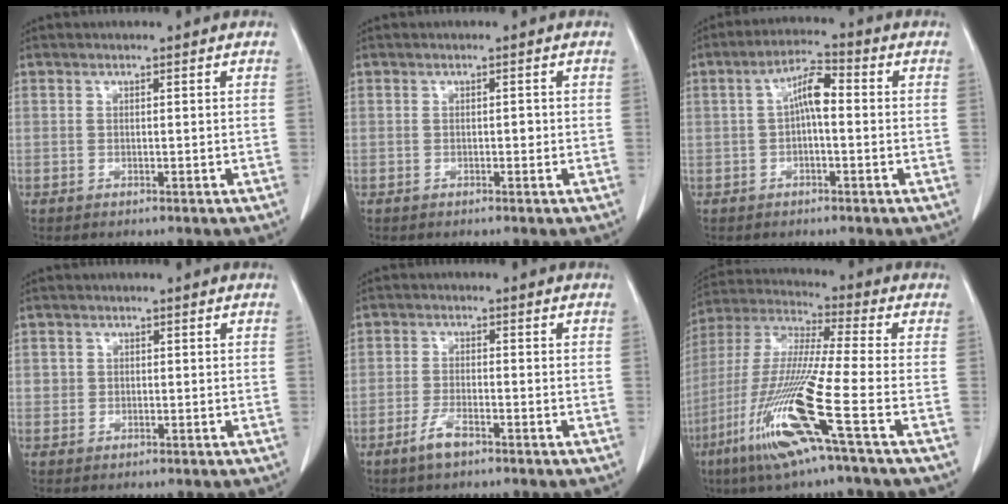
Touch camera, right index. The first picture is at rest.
{"total": 0.7, "force": [-0.1, 0.4, 0.6], "torque": [-0.005, 0.002, -0.002]}
{"total": 5.4, "force": [0.2, 1.5, 5.2], "torque": [-0.097, 0.021, 0.000]}
{"total": 1.4, "force": [0.2, 1.4, 0.3], "torque": [0.001, 0.005, 0.002]}
{"total": 3.5, "force": [-2.4, 0.7, 2.5], "torque": [-0.053, -0.001, -0.045]}
{"total": 16.9, "force": [-7.4, -0.8, 15.2], "torque": [-0.325, -0.033, -0.149]}